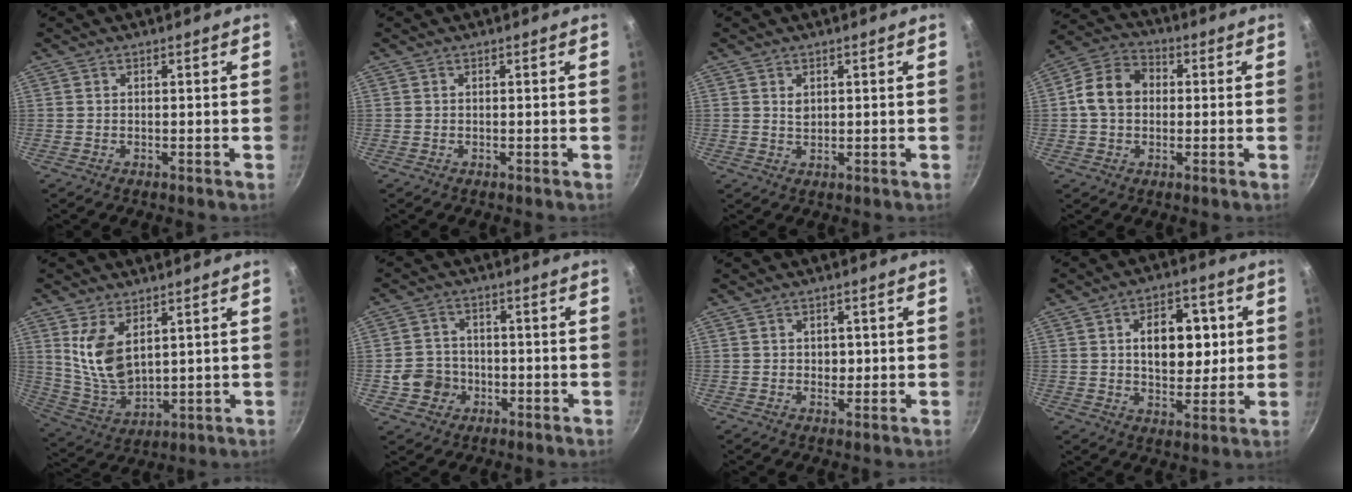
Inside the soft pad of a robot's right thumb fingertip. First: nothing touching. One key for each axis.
{"total": 0.0}
{"total": 1.5, "fx": 0.6, "fy": 1.0, "fz": 0.9, "tx": -0.009, "ty": -0.007, "tz": 0.014}
{"total": 9.9, "fx": 0.5, "fy": 7.7, "fz": 6.2, "tx": -0.102, "ty": 0.028, "tz": -0.003}
{"total": 10.4, "fx": 4.0, "fy": 5.5, "fz": 7.9, "tx": -0.141, "ty": -0.026, "tz": 0.097}
{"total": 6.6, "fx": -1.9, "fy": 6.0, "fz": 2.0, "tx": -0.008, "ty": 0.017, "tz": -0.032}
{"total": 2.1, "fx": 0.3, "fy": 1.7, "fz": 1.2, "tx": 0.001, "ty": 0.000, "tz": 0.004}
{"total": 12.2, "fx": 2.2, "fy": 7.6, "fz": 9.3, "tx": -0.091, "ty": -0.001, "tz": 0.034}